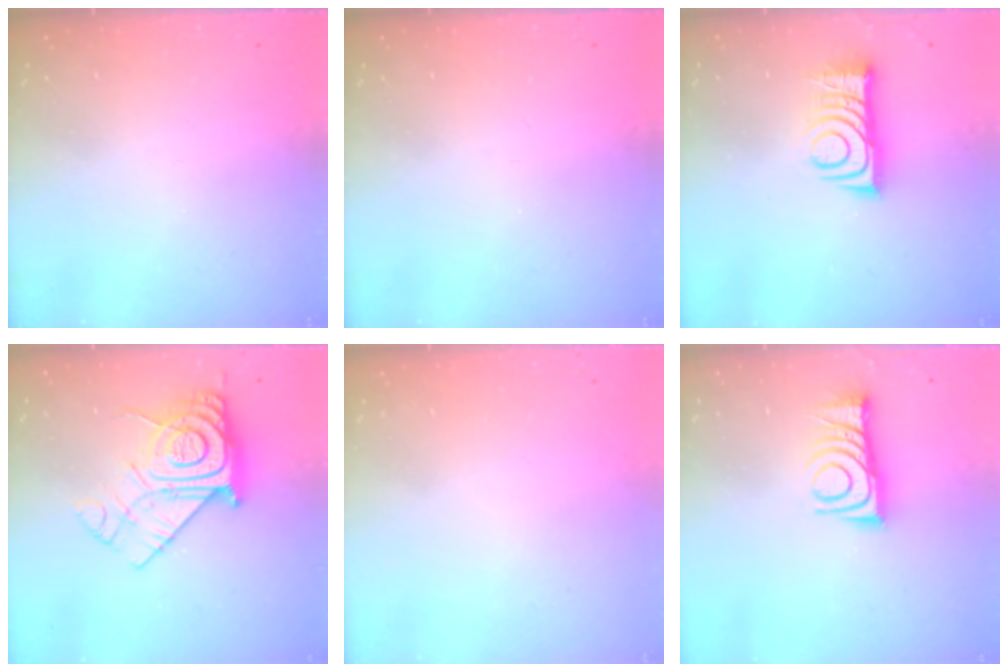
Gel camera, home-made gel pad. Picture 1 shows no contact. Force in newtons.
{"total": 0.0}
{"total": 10.8, "press": 10.8, "slide": 0.9}
{"total": 14.8, "press": 14.7, "slide": 1.3}
{"total": 1.5, "press": 1.5, "slide": 0.1}
{"total": 9.9, "press": 9.9, "slide": 0.8}